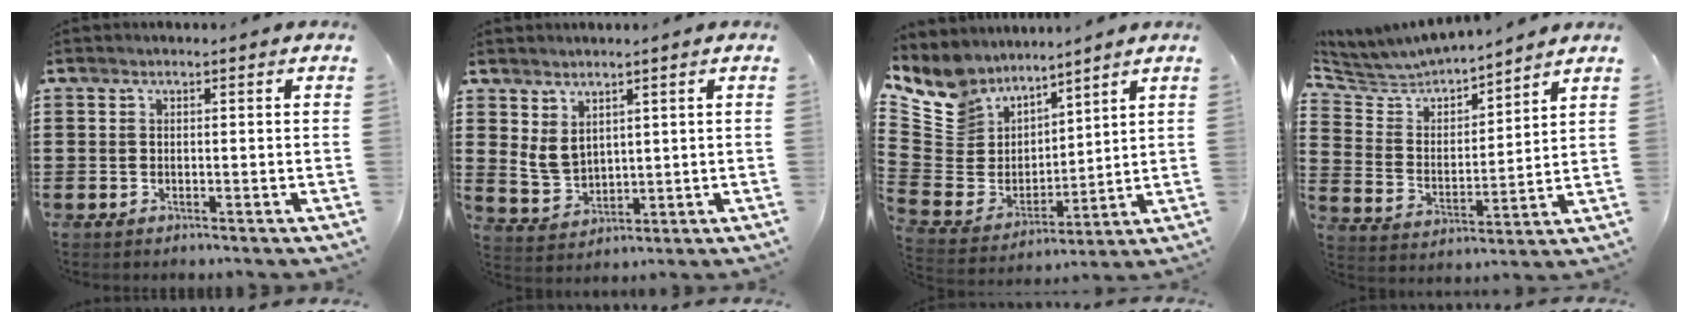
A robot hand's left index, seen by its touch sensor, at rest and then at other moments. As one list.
[{"total": 4.2, "force": [2.3, 2.8, 2.2], "torque": [-0.059, 0.002, 0.043]}, {"total": 9.6, "force": [7.5, 6.1, 0.4], "torque": [-0.068, -0.061, 0.150]}, {"total": 4.9, "force": [4.8, 1.2, 0.4], "torque": [-0.041, -0.034, 0.077]}]